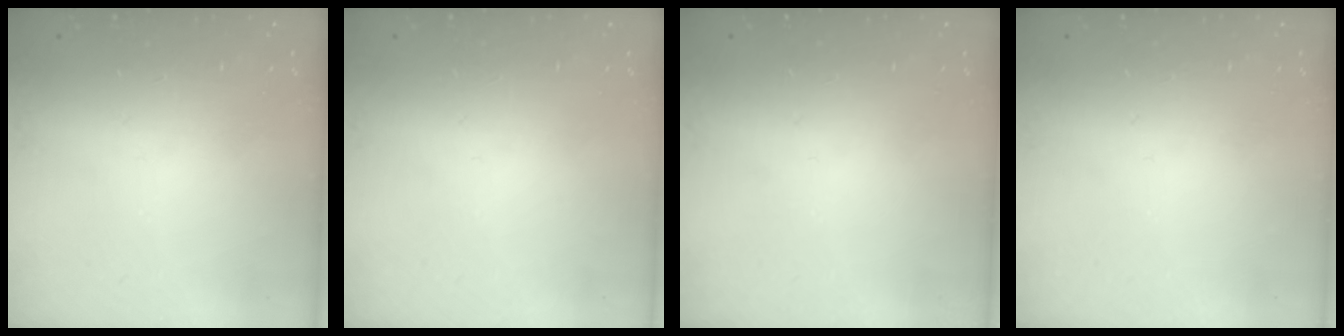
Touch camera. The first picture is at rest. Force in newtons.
{"total": 0.0}
{"total": 0.0}
{"total": 0.0}